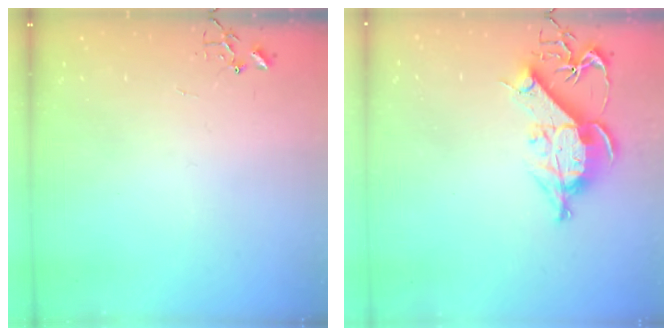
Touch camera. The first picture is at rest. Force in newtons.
{"total": 11.0, "press": 11.0, "slide": 1.3}